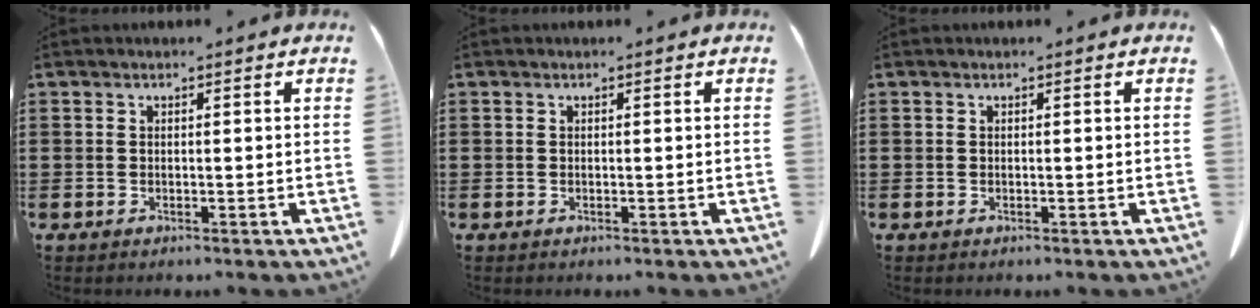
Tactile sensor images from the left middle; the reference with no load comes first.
{"total": 0.0}
{"total": 0.0}